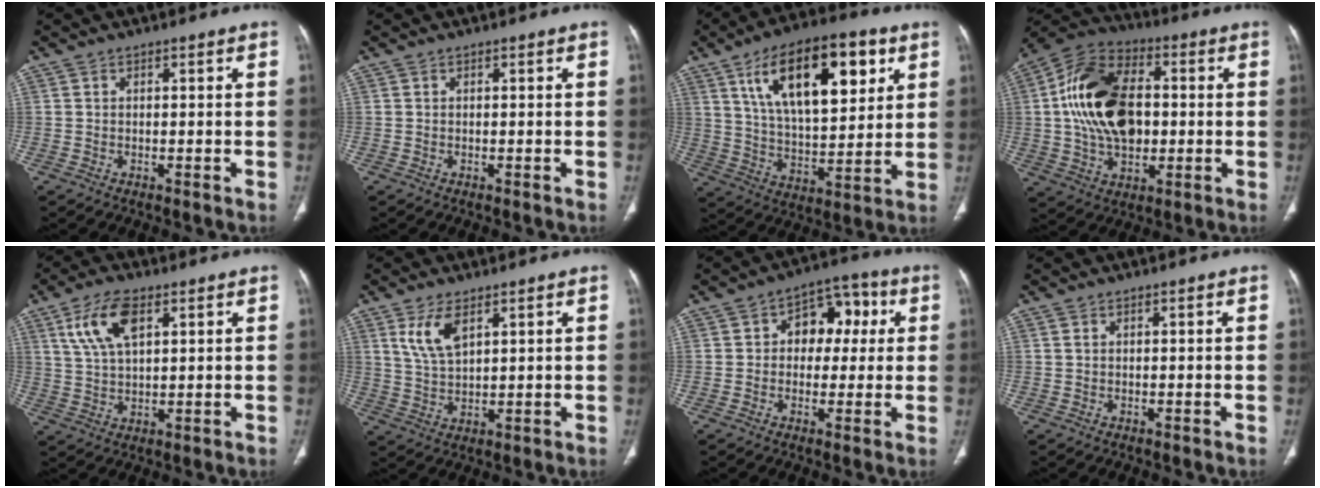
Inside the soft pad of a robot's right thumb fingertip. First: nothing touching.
{"total": 0.0}
{"total": 22.3, "force": [9.4, 10.0, 17.5], "torque": [-0.253, -0.026, 0.162]}
{"total": 19.6, "force": [1.2, 12.5, 15.1], "torque": [-0.258, 0.018, 0.020]}
{"total": 9.2, "force": [4.1, 4.3, 7.0], "torque": [-0.139, -0.005, 0.082]}
{"total": 6.4, "force": [3.3, 2.6, 4.9], "torque": [-0.097, -0.014, 0.076]}
{"total": 9.7, "force": [1.6, 6.9, 6.7], "torque": [-0.045, 0.023, 0.015]}
{"total": 0.6, "force": [0.3, 0.3, 0.4], "torque": [-0.010, 0.010, 0.009]}